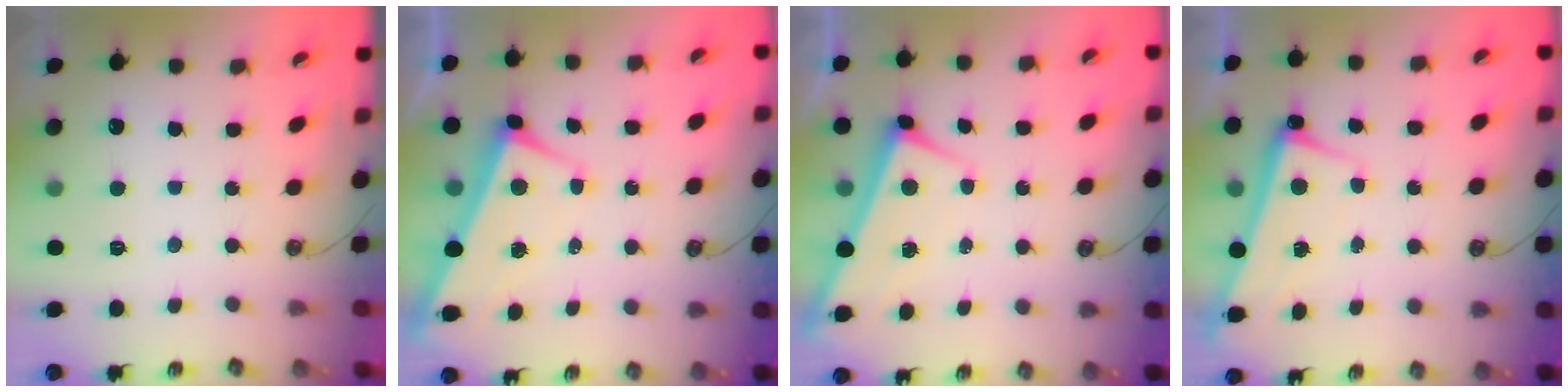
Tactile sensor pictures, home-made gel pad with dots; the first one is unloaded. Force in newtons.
{"total": 2.9, "press": 2.8, "slide": 0.9}
{"total": 1.2, "press": 1.2, "slide": 0.1}
{"total": 2.6, "press": 2.5, "slide": 0.8}